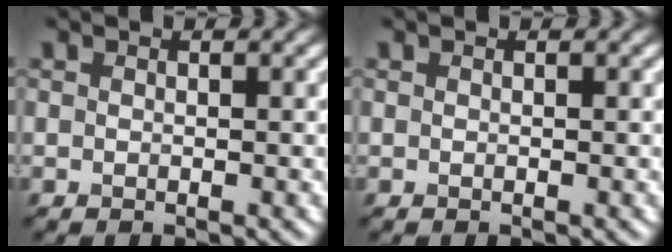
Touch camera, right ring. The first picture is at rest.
{"total": 0.0}